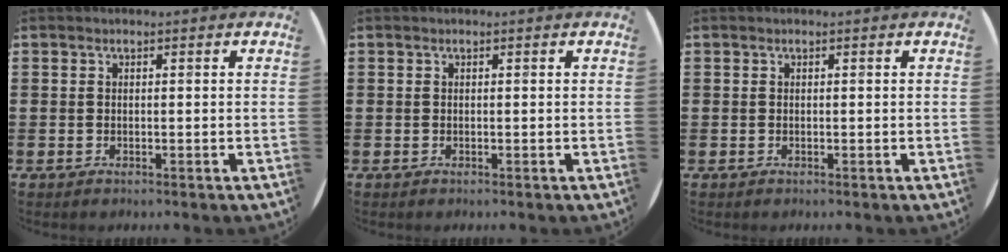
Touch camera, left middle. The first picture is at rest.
{"total": 0.0}
{"total": 0.0}